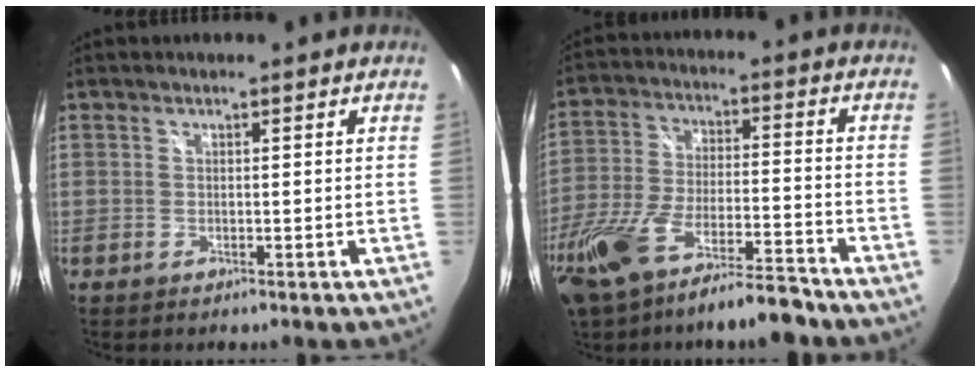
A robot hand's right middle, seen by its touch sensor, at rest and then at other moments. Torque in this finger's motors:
{"motor_torque": [1.14, -1.00, 0.64, 0.21]}